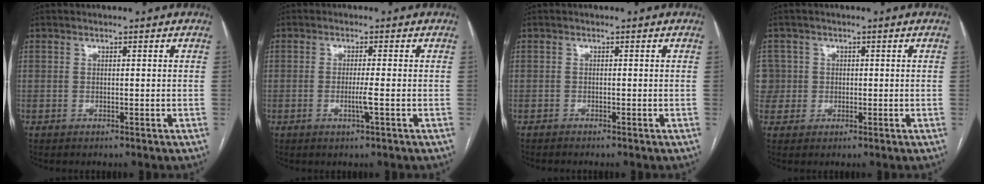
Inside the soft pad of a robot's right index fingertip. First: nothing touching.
{"total": 2.5, "force": [-0.9, -0.2, 2.4], "torque": [-0.047, -0.003, -0.017]}
{"total": 1.4, "force": [-1.3, 0.4, 0.4], "torque": [-0.009, -0.002, -0.017]}
{"total": 5.1, "force": [0.3, 5.1, -0.1], "torque": [0.002, 0.027, 0.010]}